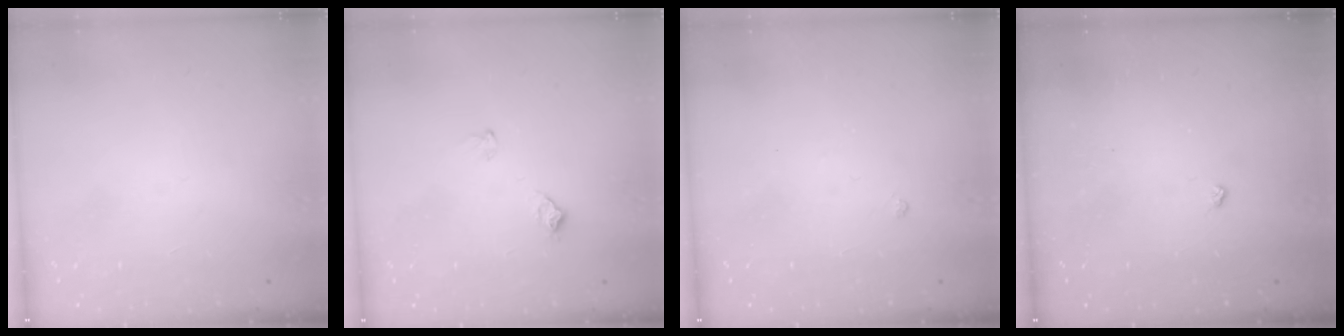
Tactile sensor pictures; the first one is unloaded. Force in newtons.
{"total": 6.5, "press": 6.4, "slide": 0.7}
{"total": 2.9, "press": 2.8, "slide": 0.6}
{"total": 2.1, "press": 2.1, "slide": 0.4}